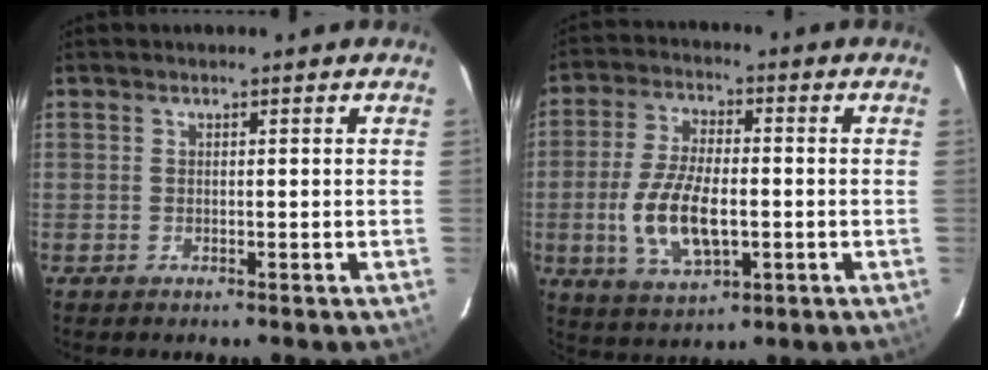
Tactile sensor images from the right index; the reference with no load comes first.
{"total": 12.4, "force": [-2.3, 5.7, 10.8], "torque": [-0.221, -0.005, -0.037]}